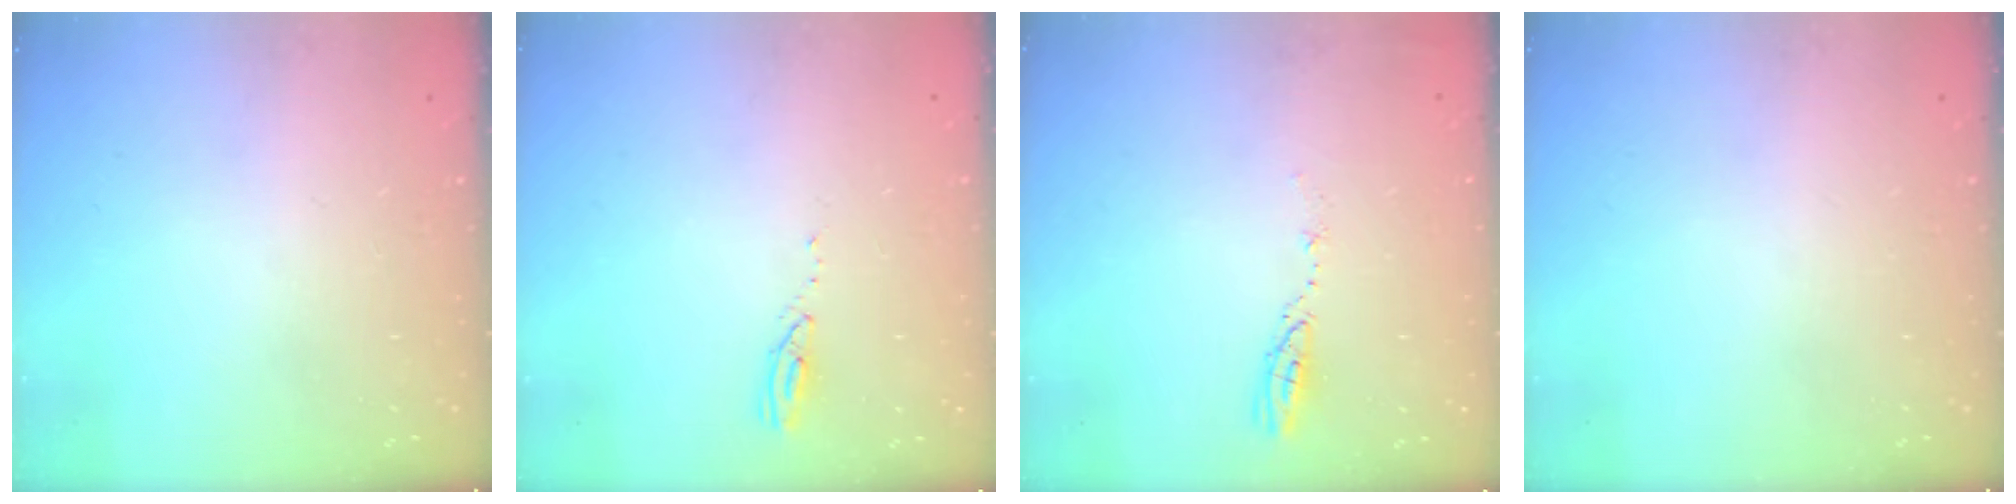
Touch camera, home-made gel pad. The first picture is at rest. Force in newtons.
{"total": 3.4, "press": 3.4, "slide": 0.4}
{"total": 3.8, "press": 3.7, "slide": 0.3}
{"total": 0.0}